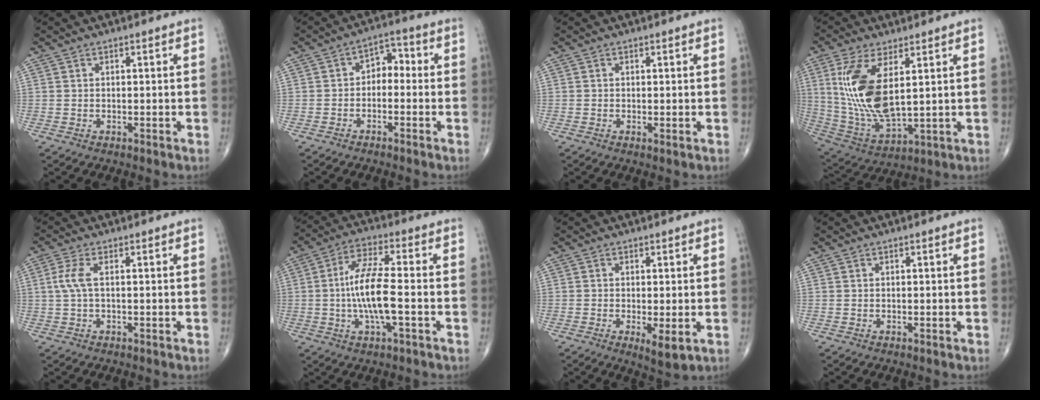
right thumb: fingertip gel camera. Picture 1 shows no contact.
{"total": 4.7, "force": [-1.0, 3.3, 3.2], "torque": [-0.027, 0.033, -0.031]}
{"total": 0.6, "force": [-0.1, 0.1, 0.5], "torque": [-0.013, -0.004, -0.004]}
{"total": 16.0, "force": [3.9, 6.8, 13.9], "torque": [-0.285, -0.024, 0.092]}
{"total": 3.4, "force": [0.3, 1.0, 3.2], "torque": [-0.092, 0.008, 0.006]}
{"total": 11.1, "force": [-1.6, 2.8, 10.6], "torque": [-0.217, 0.017, -0.033]}
{"total": 4.5, "force": [-1.2, 1.4, 4.1], "torque": [-0.070, -0.015, -0.018]}
{"total": 0.0}